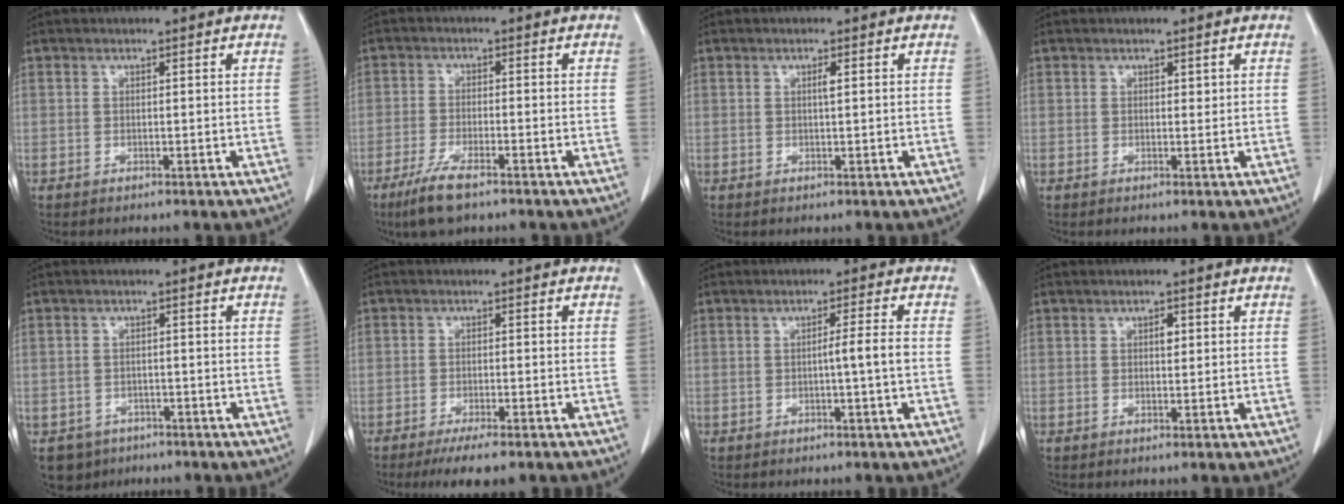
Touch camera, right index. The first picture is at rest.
{"total": 6.2, "force": [-4.3, 1.0, 4.3], "torque": [-0.092, -0.014, -0.077]}
{"total": 0.9, "force": [0.2, 0.0, 0.8], "torque": [-0.016, 0.001, 0.003]}
{"total": 0.6, "force": [0.3, 0.4, 0.4], "torque": [-0.001, -0.001, 0.003]}
{"total": 4.2, "force": [-2.8, 3.1, 0.3], "torque": [-0.003, 0.005, -0.039]}
{"total": 5.1, "force": [-3.8, 1.2, 3.3], "torque": [-0.047, -0.006, -0.056]}
{"total": 2.8, "force": [-0.6, -0.7, 2.7], "torque": [-0.037, 0.001, -0.010]}
{"total": 1.3, "force": [0.4, 0.6, 1.0], "torque": [-0.016, 0.001, 0.006]}